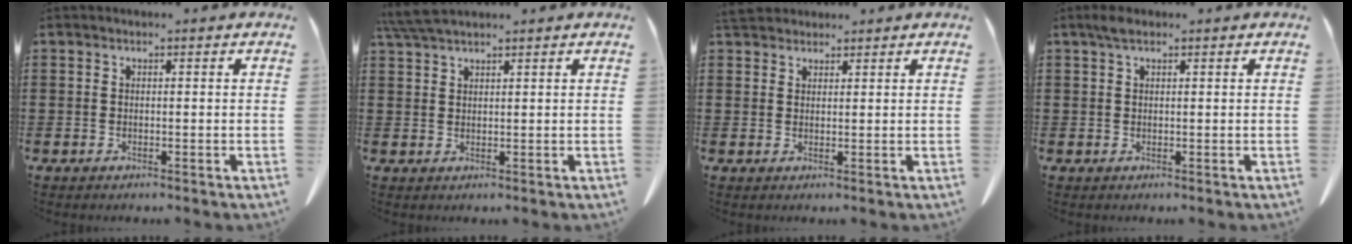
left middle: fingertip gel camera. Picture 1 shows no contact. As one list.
[{"total": 4.0, "force": [3.3, 0.4, 2.1], "torque": [-0.051, -0.003, 0.064]}, {"total": 3.2, "force": [2.9, 1.0, 0.9], "torque": [-0.026, -0.002, 0.056]}, {"total": 1.6, "force": [0.9, 0.8, 1.0], "torque": [-0.024, 0.004, 0.016]}]